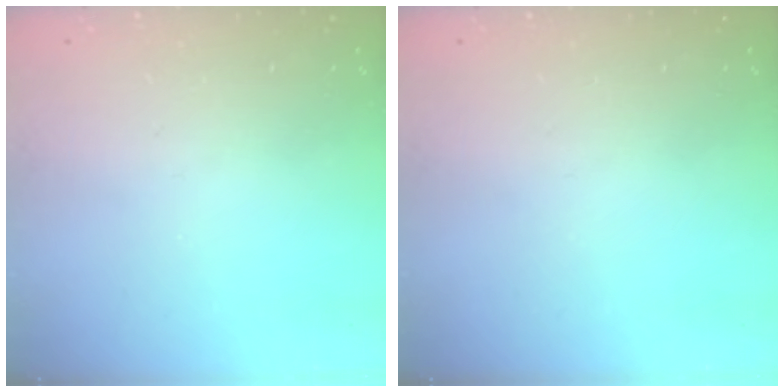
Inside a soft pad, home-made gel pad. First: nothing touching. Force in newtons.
{"total": 0.0}